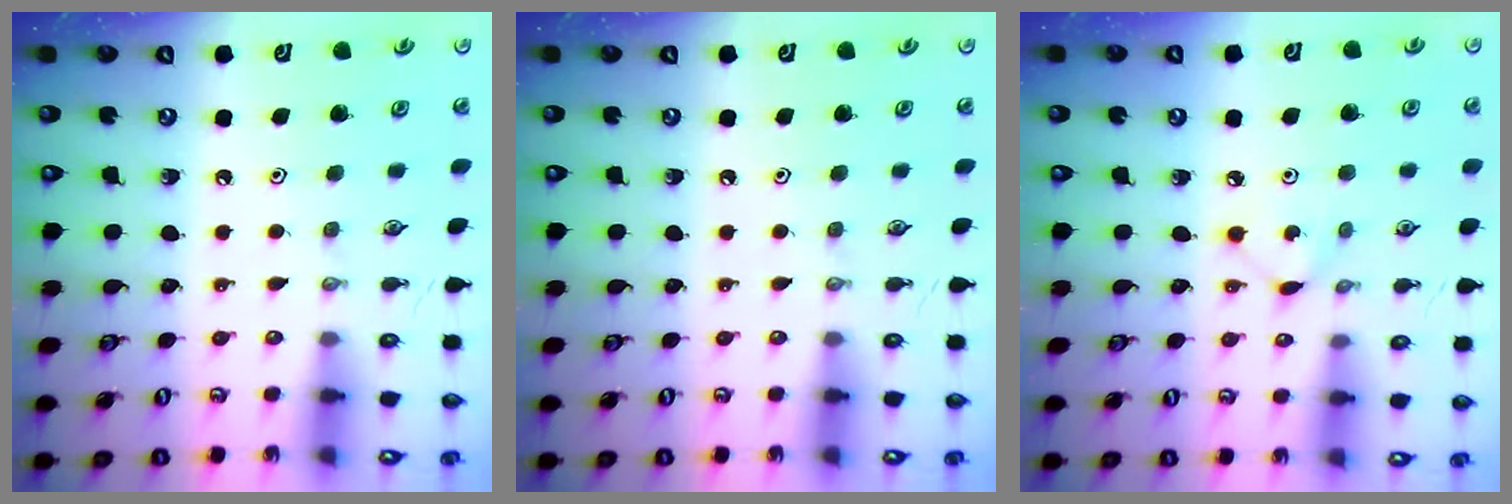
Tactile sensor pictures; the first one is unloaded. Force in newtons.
{"total": 0.0}
{"total": 4.2, "press": 4.1, "slide": 0.5}